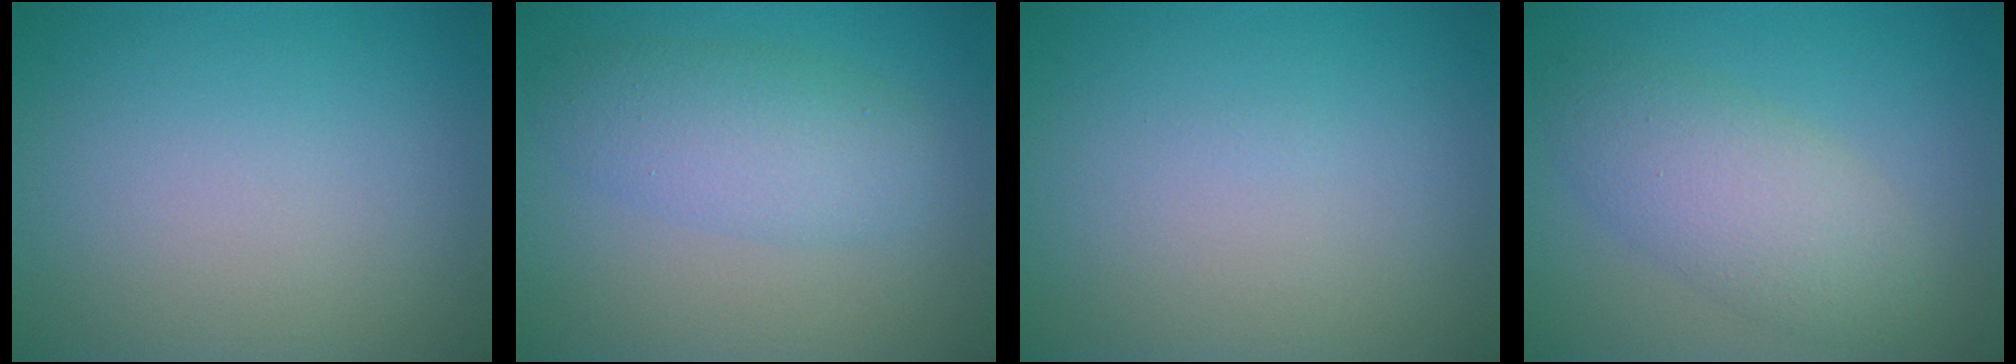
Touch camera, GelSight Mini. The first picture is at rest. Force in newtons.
{"total": 4.1, "press": 4.1, "slide": 0.2}
{"total": 0.0}
{"total": 4.9, "press": 4.9, "slide": 0.0}